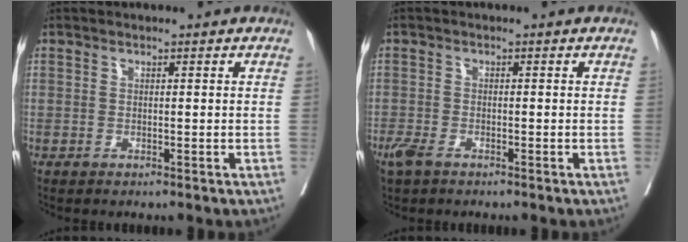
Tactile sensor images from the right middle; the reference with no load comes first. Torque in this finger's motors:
{"motor_torque": [0.94, -0.70, 0.32, 0.09]}